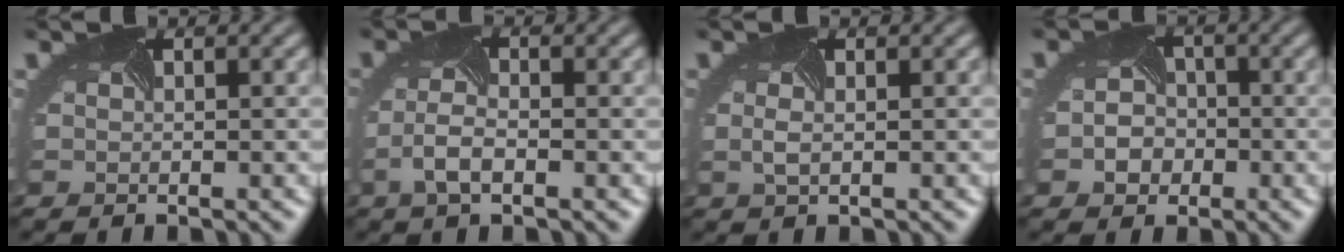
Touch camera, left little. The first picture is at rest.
{"total": 2.6, "force": [-1.2, 0.9, 2.1], "torque": [-0.058, -0.002, -0.024]}
{"total": 0.9, "force": [0.0, 0.3, 0.8], "torque": [-0.020, 0.001, 0.001]}
{"total": 2.6, "force": [-0.9, 2.2, 1.0], "torque": [-0.013, -0.002, -0.018]}